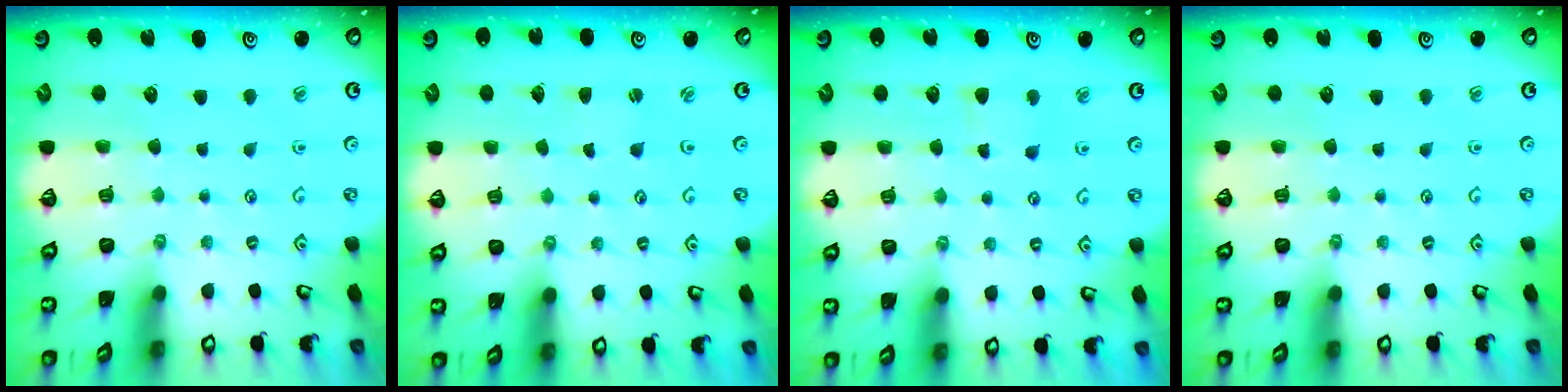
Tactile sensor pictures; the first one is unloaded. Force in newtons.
{"total": 1.6, "press": 1.6, "slide": 0.1}
{"total": 2.9, "press": 2.9, "slide": 0.4}
{"total": 0.0}